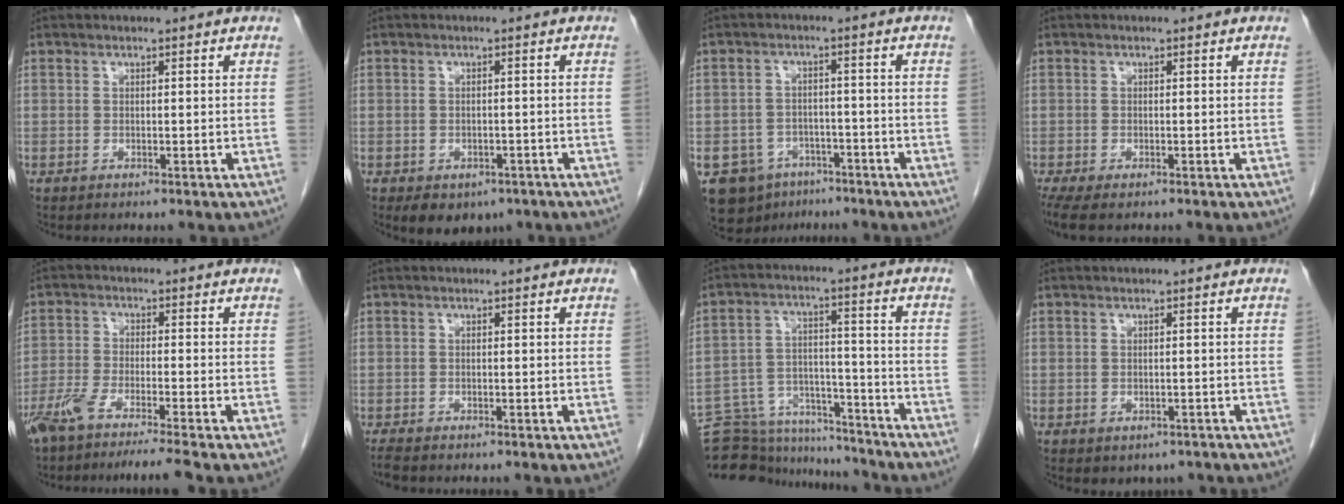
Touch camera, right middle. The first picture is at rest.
{"total": 6.0, "force": [-3.9, 3.9, 2.5], "torque": [-0.027, 0.004, -0.046]}
{"total": 8.5, "force": [-5.3, 6.2, 2.3], "torque": [-0.048, 0.009, -0.075]}
{"total": 5.6, "force": [-4.0, 2.1, 3.2], "torque": [-0.064, -0.016, -0.066]}
{"total": 9.0, "force": [-7.2, -0.8, 5.3], "torque": [-0.085, -0.021, -0.120]}
{"total": 1.9, "force": [-1.6, 0.5, 0.9], "torque": [-0.023, -0.007, -0.026]}
{"total": 17.1, "force": [-16.1, 4.5, 3.8], "torque": [-0.077, 0.031, -0.243]}
{"total": 2.7, "force": [-1.9, 1.8, 0.8], "torque": [-0.003, 0.002, -0.019]}